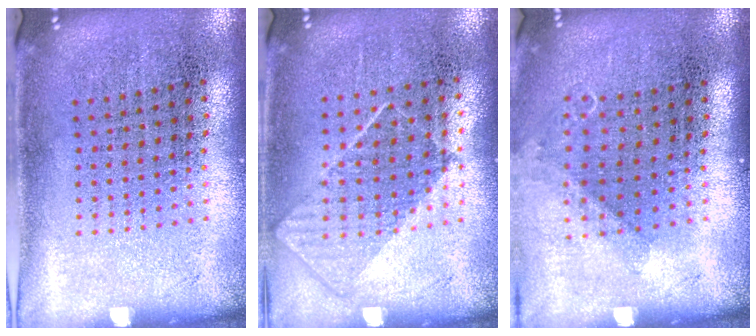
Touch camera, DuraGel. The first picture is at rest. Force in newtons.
{"total": 0.8, "press": 0.6, "slide": 0.5}
{"total": 0.9, "press": 0.8, "slide": 0.3}